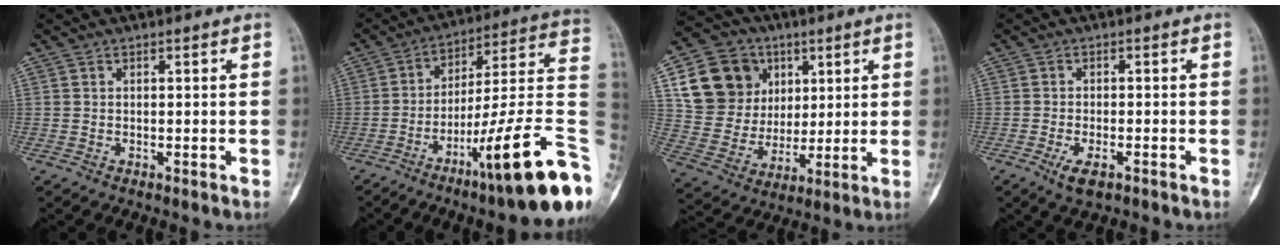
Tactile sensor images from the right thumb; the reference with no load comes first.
{"total": 23.6, "force": [-8.9, 2.9, 21.6], "torque": [-0.262, 0.052, -0.132]}
{"total": 16.8, "force": [6.2, 14.2, 6.6], "torque": [-0.087, -0.001, 0.119]}
{"total": 4.0, "force": [-2.1, 1.4, 3.1], "torque": [-0.062, 0.000, -0.035]}